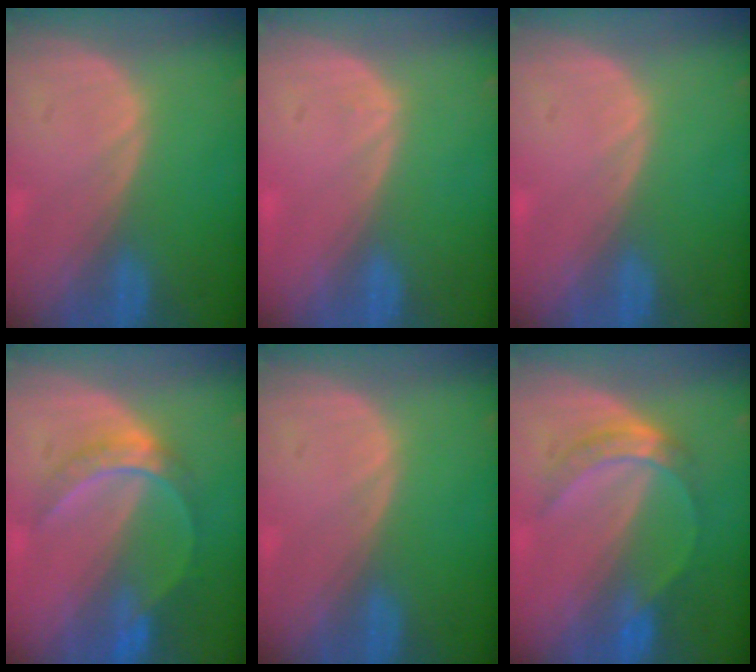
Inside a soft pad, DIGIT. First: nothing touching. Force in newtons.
{"total": 0.5, "press": 0.2, "slide": 0.5}
{"total": 0.0}
{"total": 6.2, "press": 5.5, "slide": 2.9}
{"total": 0.0}
{"total": 5.0, "press": 4.8, "slide": 1.5}